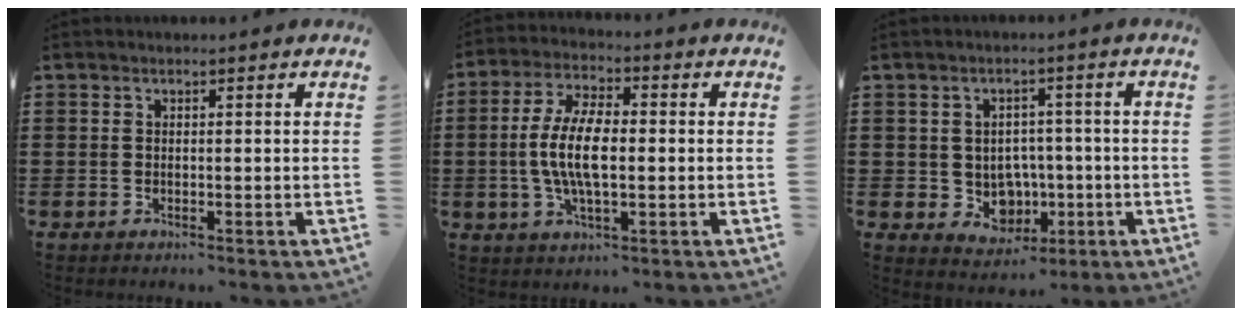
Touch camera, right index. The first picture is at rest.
{"total": 8.8, "force": [-0.7, 3.4, 8.1], "torque": [-0.177, -0.004, -0.020]}
{"total": 5.1, "force": [-0.3, 4.7, 1.8], "torque": [-0.036, -0.002, -0.002]}